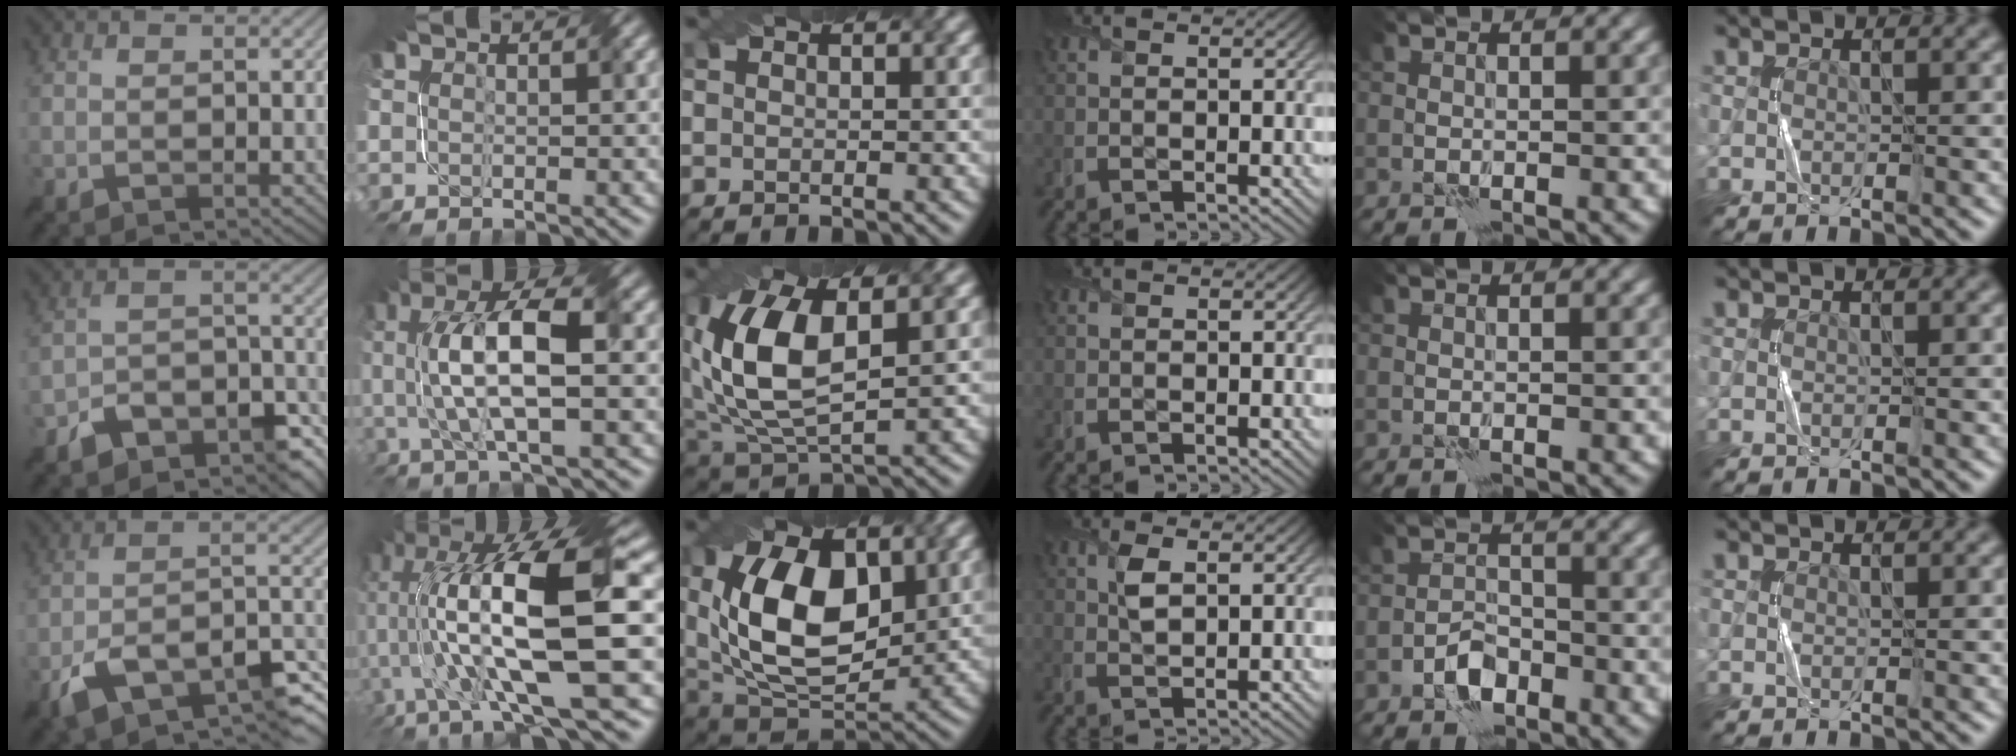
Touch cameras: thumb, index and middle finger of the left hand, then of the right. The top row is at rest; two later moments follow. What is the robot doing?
{"motion": "twist", "object": "screw"}